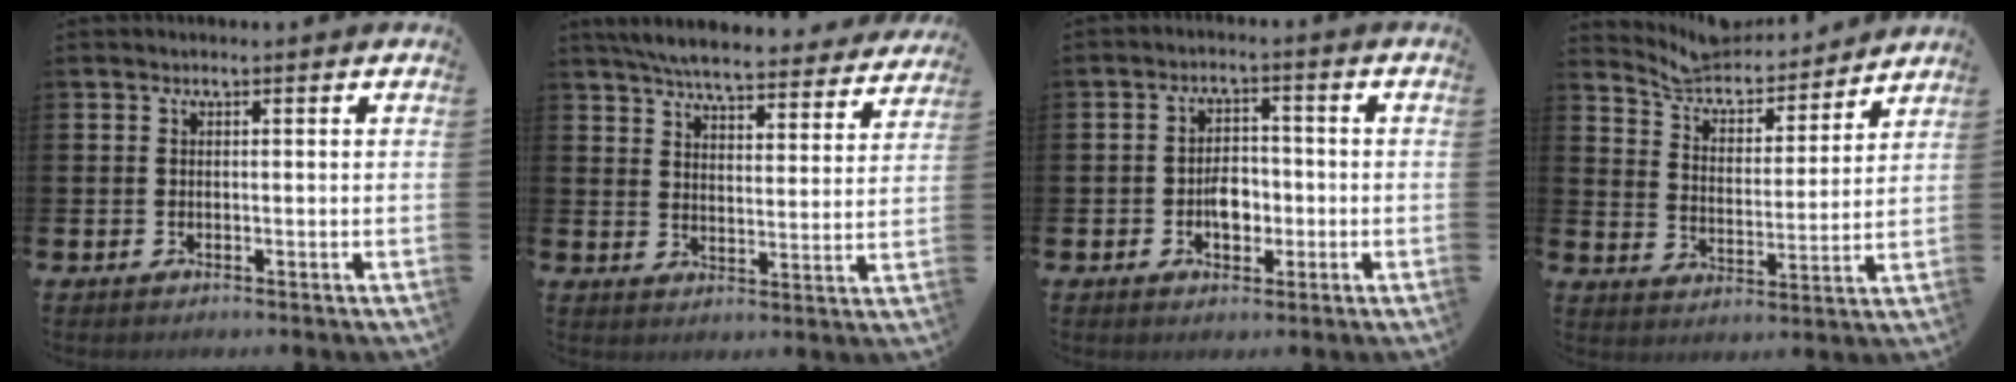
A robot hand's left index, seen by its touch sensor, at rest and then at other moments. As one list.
[{"total": 6.7, "force": [6.4, 0.6, 2.0], "torque": [-0.050, -0.043, 0.110]}, {"total": 3.9, "force": [-1.0, 2.6, 2.7], "torque": [-0.045, 0.003, -0.021]}, {"total": 7.1, "force": [6.8, 1.8, 1.1], "torque": [-0.055, -0.060, 0.116]}]